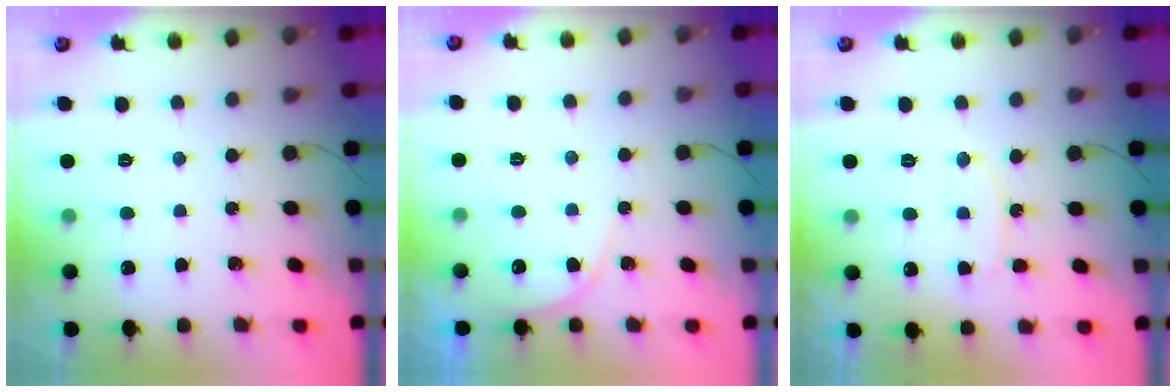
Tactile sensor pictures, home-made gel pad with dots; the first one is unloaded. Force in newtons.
{"total": 4.8, "press": 4.7, "slide": 0.4}
{"total": 8.5, "press": 8.5, "slide": 0.4}